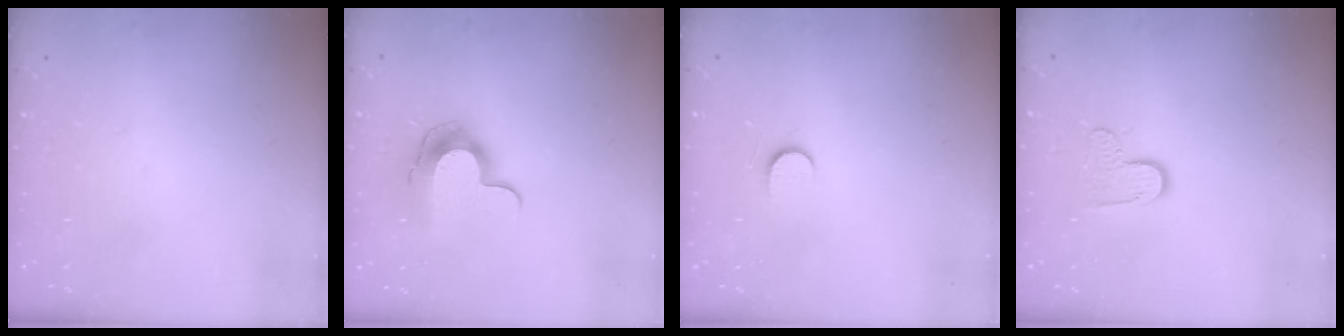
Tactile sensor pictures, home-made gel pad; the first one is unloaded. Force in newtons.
{"total": 10.5, "press": 10.5, "slide": 0.3}
{"total": 4.4, "press": 4.4, "slide": 0.5}
{"total": 7.0, "press": 7.0, "slide": 0.1}